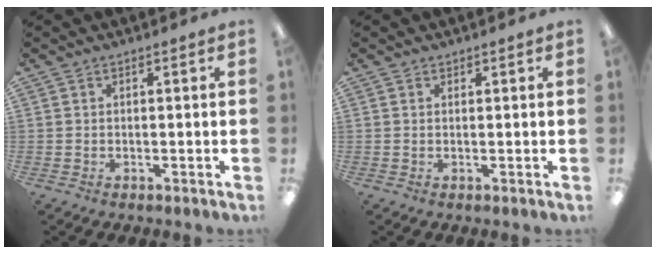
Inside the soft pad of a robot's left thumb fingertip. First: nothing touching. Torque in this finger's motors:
{"motor_torque": [0.16, -0.33, -0.24, 0.06, 0.03]}